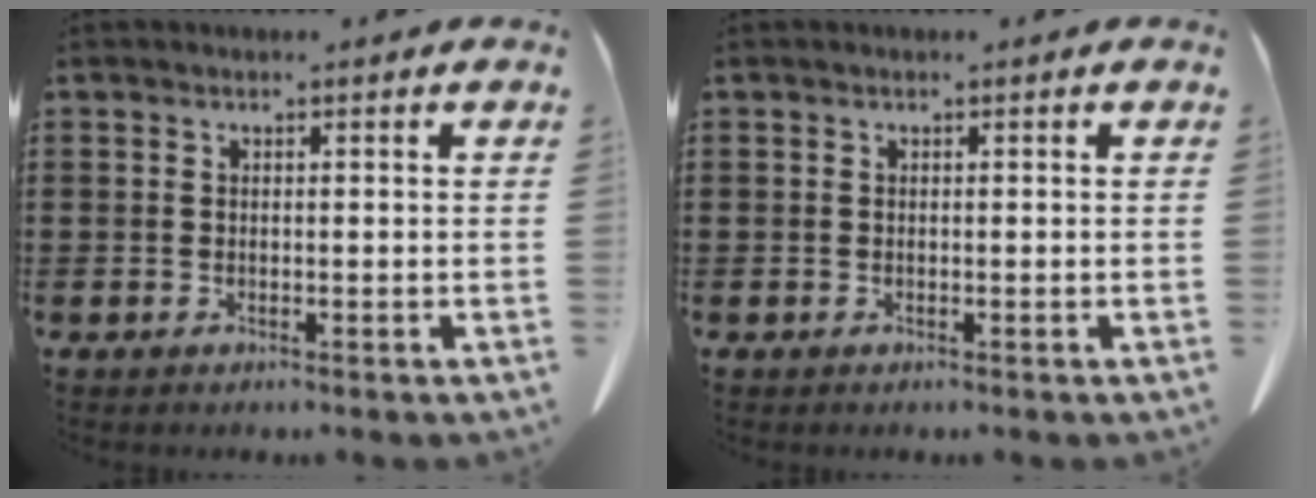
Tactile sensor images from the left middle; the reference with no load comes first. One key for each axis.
{"total": 0.0}